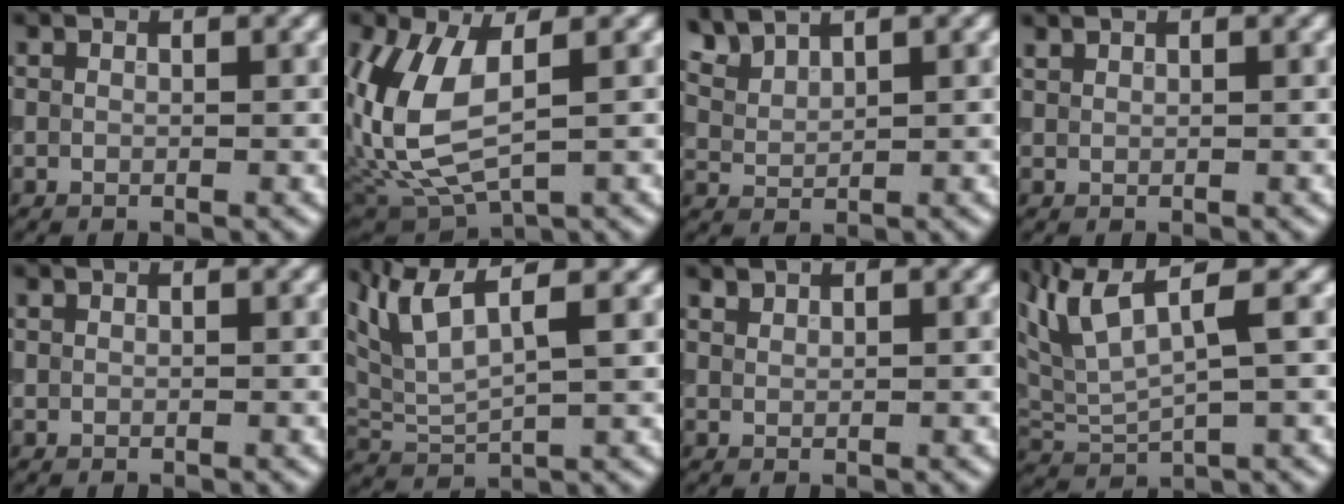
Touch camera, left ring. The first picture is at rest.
{"total": 9.4, "force": [0.9, 5.0, 7.9], "torque": [-0.201, -0.012, 0.025]}
{"total": 2.9, "force": [2.6, 0.8, 1.0], "torque": [-0.030, 0.006, 0.060]}
{"total": 0.5, "force": [0.5, 0.1, 0.1], "torque": [-0.001, 0.001, 0.014]}
{"total": 0.0}
{"total": 6.6, "force": [4.0, 1.8, 4.9], "torque": [-0.112, 0.014, 0.078]}
{"total": 0.7, "force": [0.7, 0.2, 0.1], "torque": [-0.004, 0.001, 0.018]}
{"total": 5.6, "force": [2.9, 1.4, 4.6], "torque": [-0.107, 0.007, 0.059]}